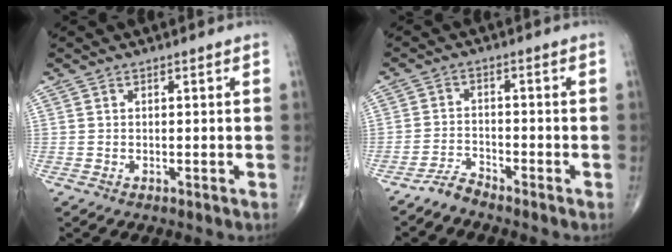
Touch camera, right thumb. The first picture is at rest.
{"total": 2.7, "force": [-2.7, 0.1, 0.1], "torque": [-0.002, 0.004, -0.059]}